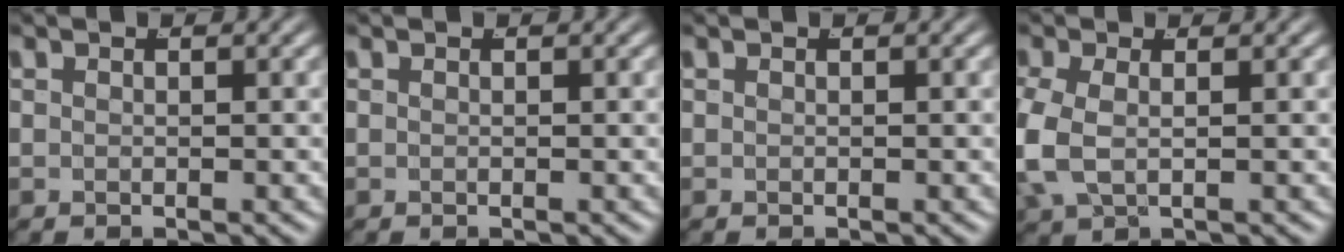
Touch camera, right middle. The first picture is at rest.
{"total": 0.0}
{"total": 0.0}
{"total": 3.6, "force": [-0.1, 2.3, 2.8], "torque": [-0.089, -0.014, 0.011]}